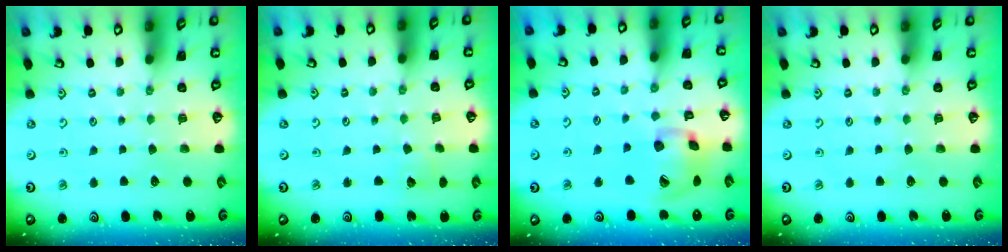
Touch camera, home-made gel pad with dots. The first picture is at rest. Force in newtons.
{"total": 3.8, "press": 3.7, "slide": 0.4}
{"total": 15.4, "press": 15.2, "slide": 2.2}
{"total": 0.0}